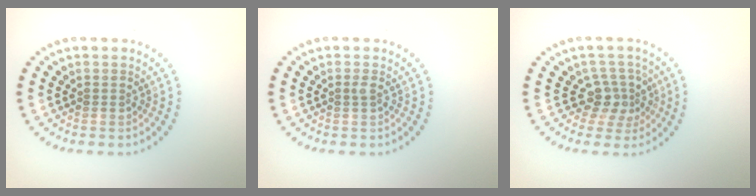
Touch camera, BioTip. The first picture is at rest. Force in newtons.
{"total": 0.7, "press": 0.5, "slide": 0.5}
{"total": 2.8, "press": 2.2, "slide": 1.7}